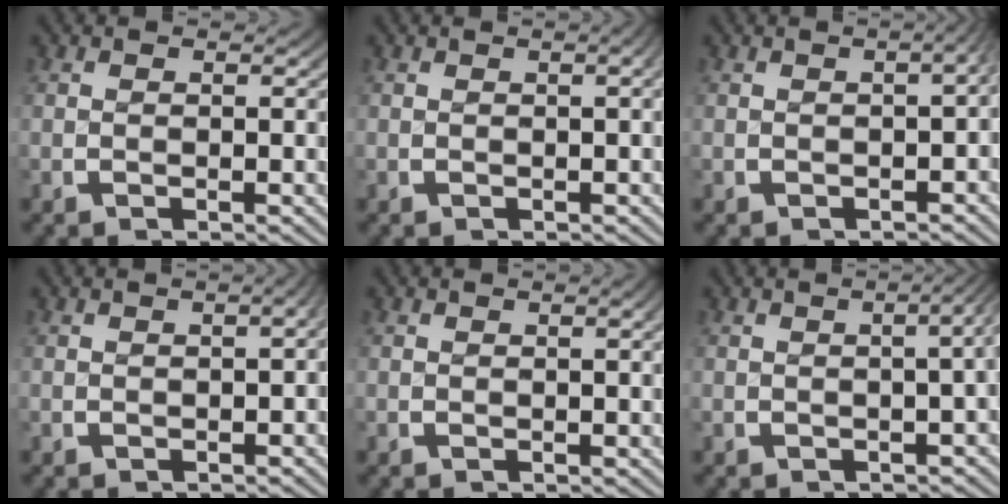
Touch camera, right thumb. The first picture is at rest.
{"total": 1.8, "force": [0.1, 0.7, 1.6], "torque": [-0.015, 0.007, 0.000]}
{"total": 4.5, "force": [0.6, 2.6, 3.7], "torque": [-0.028, 0.027, -0.006]}
{"total": 2.7, "force": [0.1, 1.3, 2.3], "torque": [-0.019, 0.020, -0.006]}
{"total": 0.9, "force": [0.1, 0.3, 0.9], "torque": [-0.009, 0.003, 0.001]}
{"total": 4.9, "force": [1.4, 2.6, 3.9], "torque": [-0.017, 0.032, 0.003]}